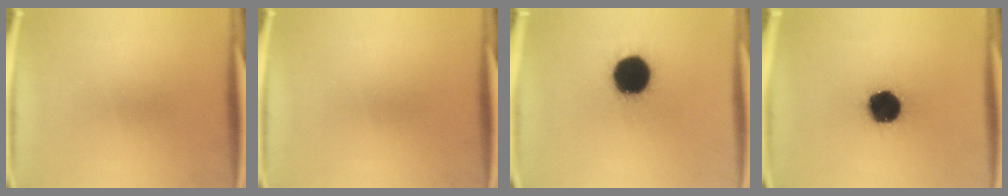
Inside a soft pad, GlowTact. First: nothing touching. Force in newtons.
{"total": 0.0}
{"total": 19.1}
{"total": 16.7}